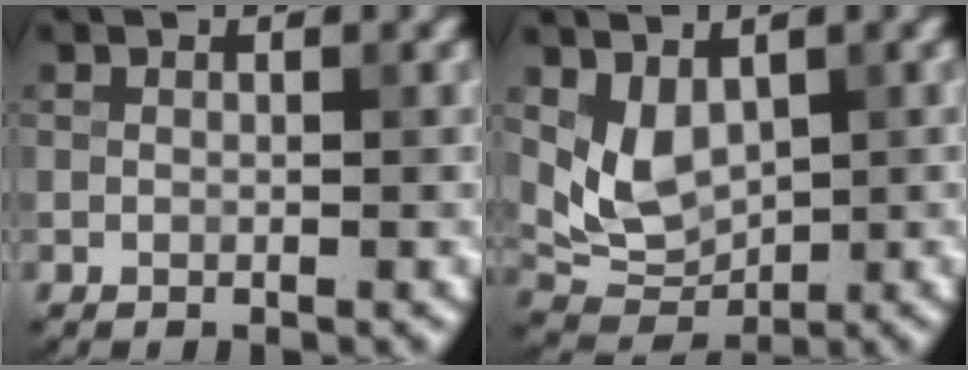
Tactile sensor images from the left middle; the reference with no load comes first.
{"total": 3.9, "force": [1.3, 2.6, 2.6], "torque": [-0.051, -0.010, 0.034]}